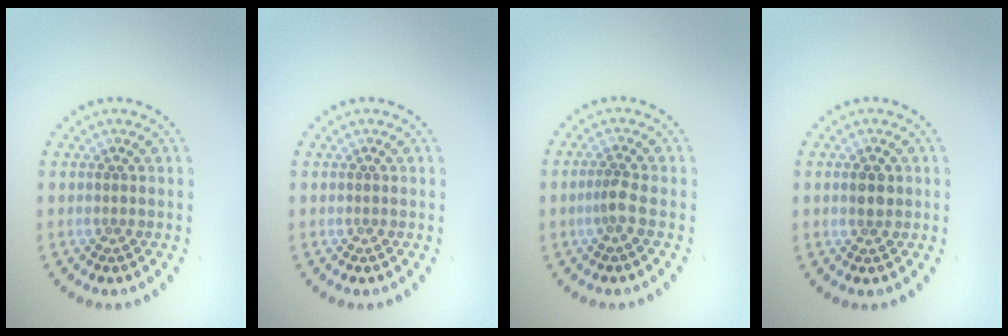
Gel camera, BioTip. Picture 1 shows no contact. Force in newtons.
{"total": 0.0}
{"total": 1.3, "press": 1.0, "slide": 0.8}
{"total": 1.6, "press": 1.6, "slide": 0.3}